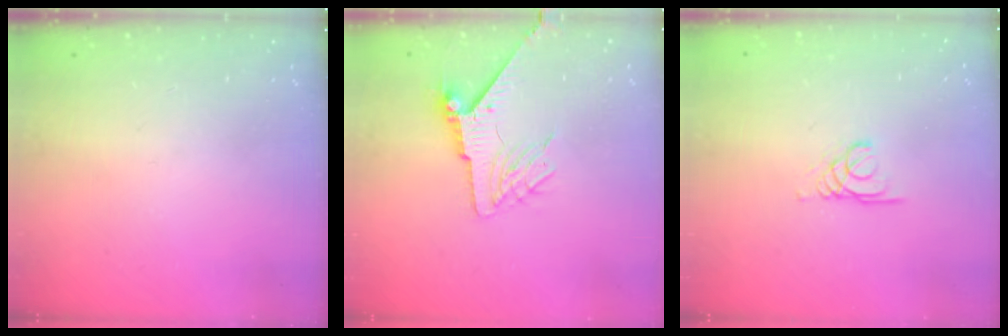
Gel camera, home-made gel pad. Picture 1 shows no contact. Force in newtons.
{"total": 7.3, "press": 7.2, "slide": 1.1}
{"total": 1.7, "press": 1.7, "slide": 0.1}